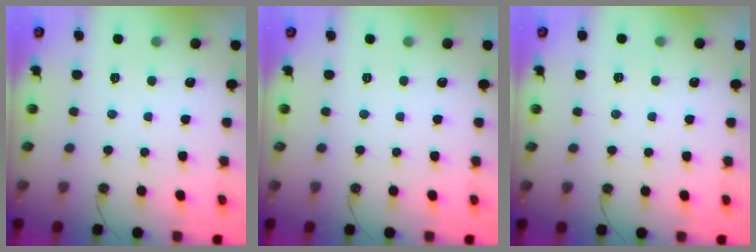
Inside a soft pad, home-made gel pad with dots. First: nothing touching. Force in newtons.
{"total": 0.0}
{"total": 3.0, "press": 3.0, "slide": 0.7}